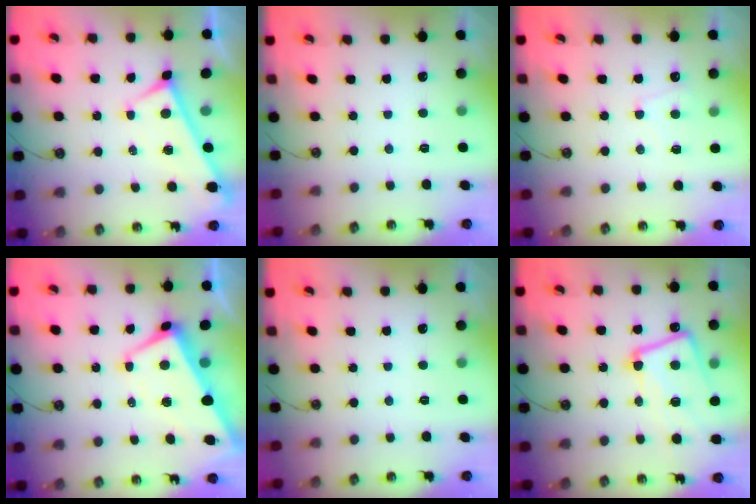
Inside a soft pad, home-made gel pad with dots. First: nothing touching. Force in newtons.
{"total": 0.0}
{"total": 1.3, "press": 1.2, "slide": 0.6}
{"total": 1.0, "press": 0.2, "slide": 1.0}
{"total": 0.0}
{"total": 11.7, "press": 11.6, "slide": 1.8}